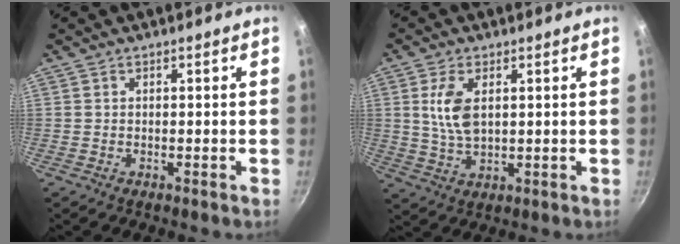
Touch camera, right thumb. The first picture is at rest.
{"total": 7.3, "force": [1.7, 3.8, 5.9], "torque": [-0.115, -0.009, 0.036]}